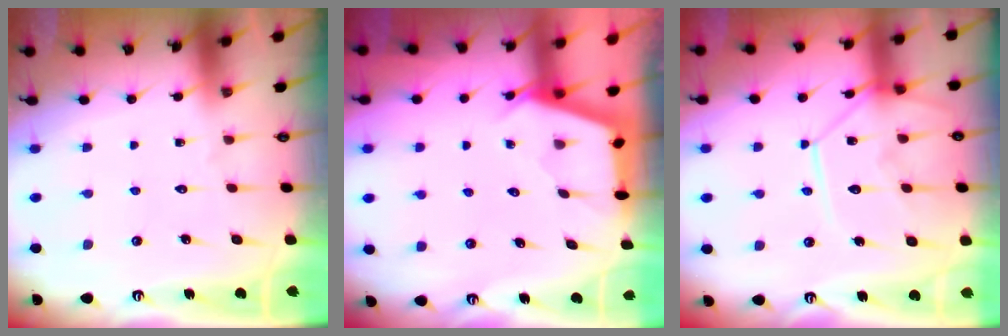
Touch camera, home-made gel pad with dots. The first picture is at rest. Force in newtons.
{"total": 2.5, "press": 2.5, "slide": 0.3}
{"total": 13.2, "press": 13.1, "slide": 1.6}